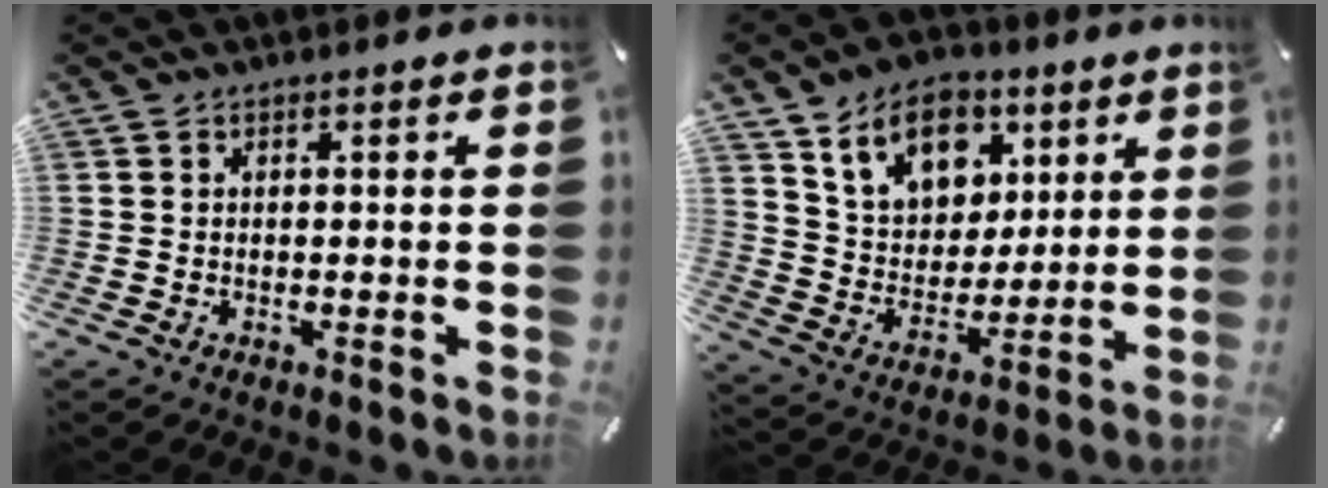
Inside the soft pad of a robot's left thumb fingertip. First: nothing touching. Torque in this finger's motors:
{"motor_torque": [2.49, 2.52, 1.40, -1.37, 0.17]}